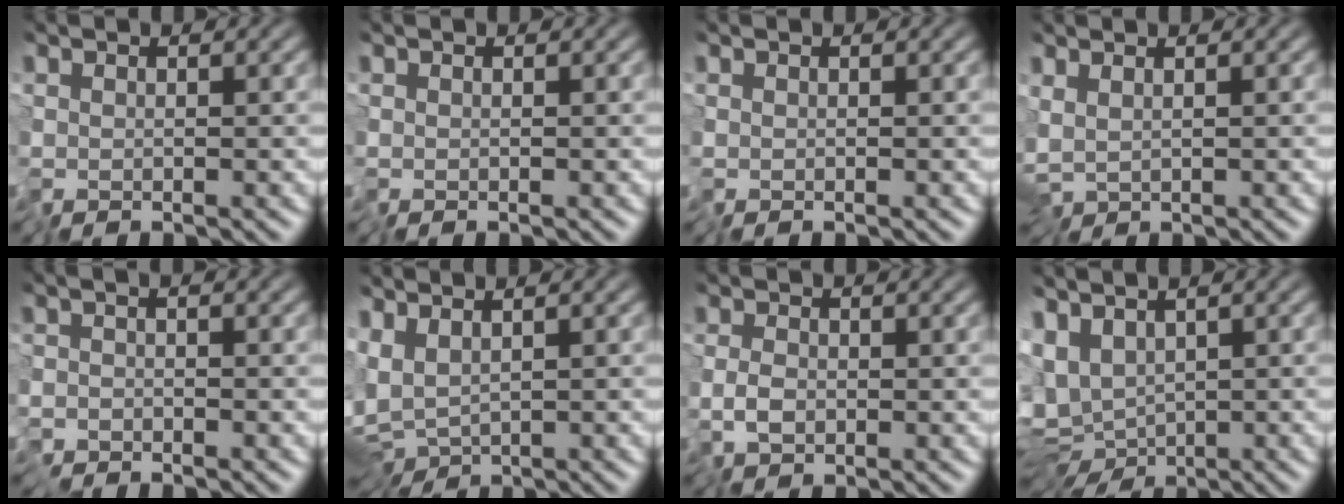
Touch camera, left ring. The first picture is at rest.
{"total": 0.0}
{"total": 0.0}
{"total": 2.4, "force": [-0.6, 1.2, 2.0], "torque": [-0.040, -0.006, -0.012]}
{"total": 1.7, "force": [-1.1, 0.7, 1.2], "torque": [-0.022, -0.006, -0.025]}
{"total": 5.4, "force": [-0.9, 2.9, 4.5], "torque": [-0.101, -0.015, -0.006]}
{"total": 1.9, "force": [-0.8, 1.2, 1.3], "torque": [-0.023, 0.001, -0.021]}
{"total": 6.0, "force": [0.4, 4.0, 4.5], "torque": [-0.075, 0.003, 0.034]}